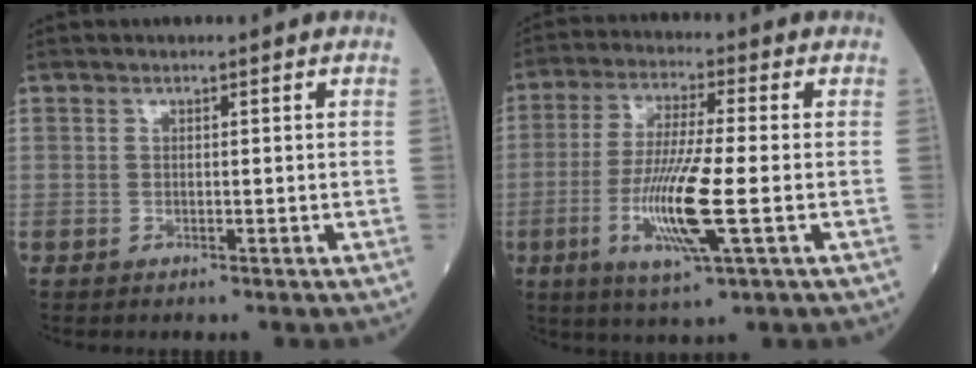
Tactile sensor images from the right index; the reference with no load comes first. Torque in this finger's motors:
{"motor_torque": [0.22, -0.21, 0.31, 0.21]}